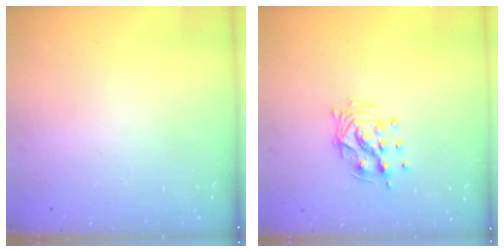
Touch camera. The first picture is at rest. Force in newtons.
{"total": 10.6, "press": 10.6, "slide": 0.5}